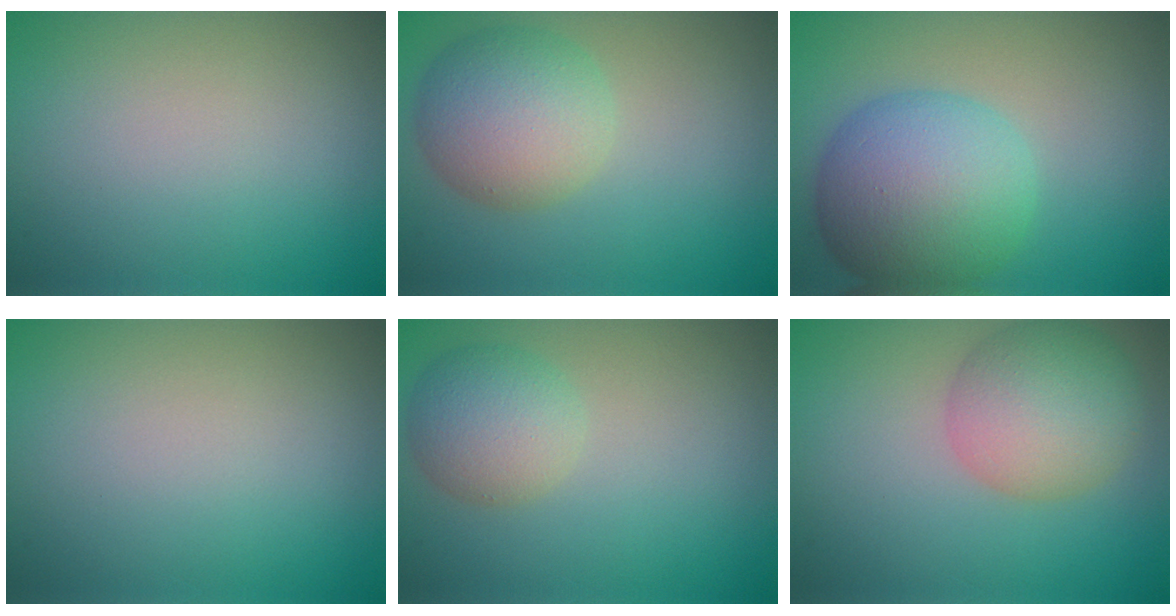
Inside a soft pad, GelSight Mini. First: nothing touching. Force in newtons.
{"total": 6.0, "press": 6.0, "slide": 0.3}
{"total": 8.9, "press": 8.9, "slide": 0.2}
{"total": 0.0}
{"total": 3.7, "press": 3.7, "slide": 0.1}
{"total": 5.9, "press": 5.9, "slide": 0.3}